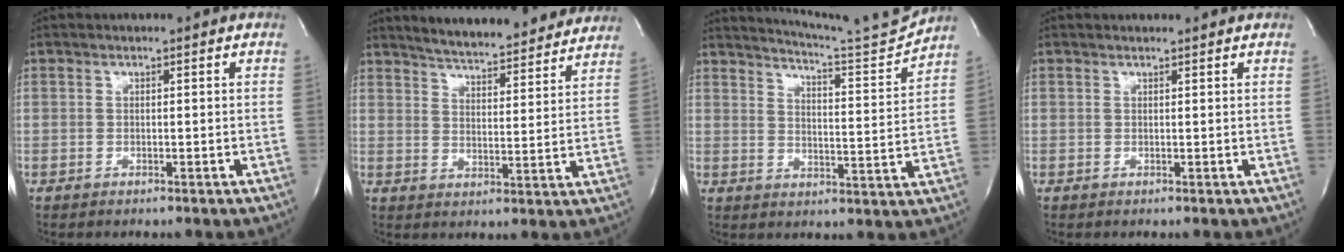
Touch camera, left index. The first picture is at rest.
{"total": 18.4, "force": [17.2, 2.9, 6.0], "torque": [-0.083, -0.008, 0.223]}
{"total": 11.7, "force": [11.3, -2.2, 1.8], "torque": [-0.039, -0.049, 0.164]}
{"total": 1.3, "force": [1.3, 0.0, 0.1], "torque": [-0.011, 0.007, 0.019]}